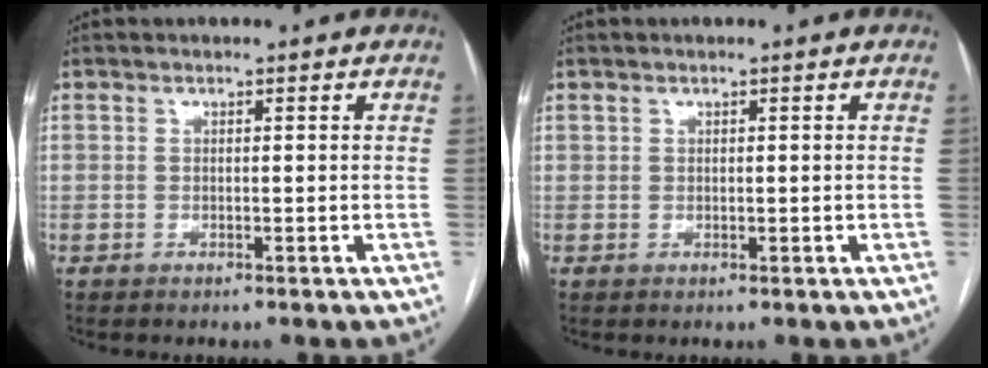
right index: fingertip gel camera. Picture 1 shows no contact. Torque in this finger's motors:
{"motor_torque": [-0.30, 0.07, -0.04, 0.00]}